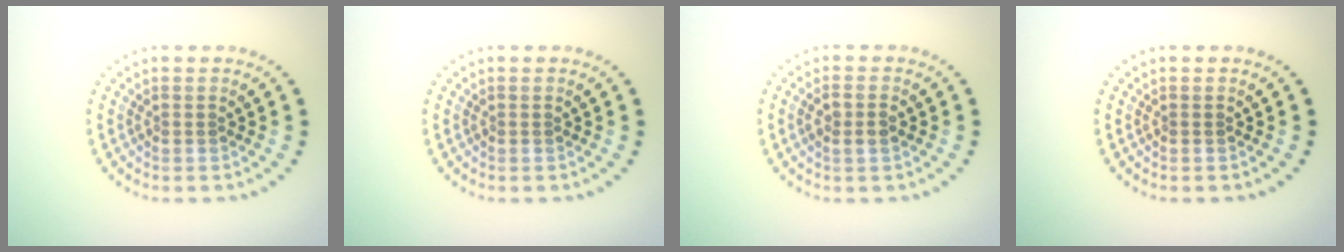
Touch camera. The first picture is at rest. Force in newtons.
{"total": 0.0}
{"total": 1.6, "press": 1.6, "slide": 0.4}
{"total": 0.0}